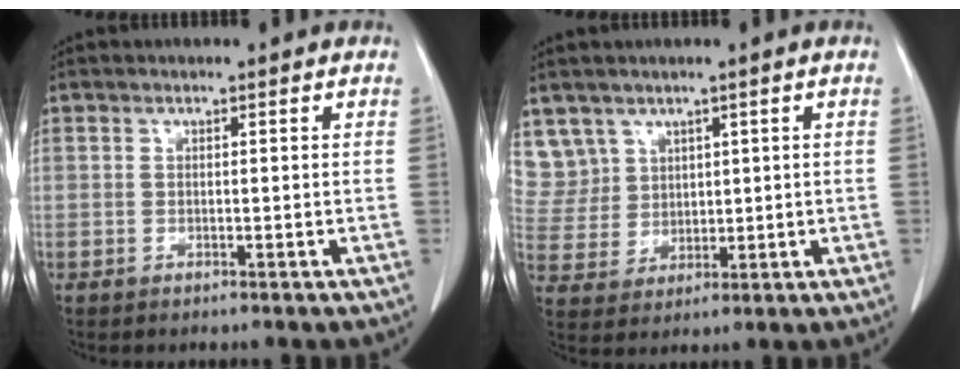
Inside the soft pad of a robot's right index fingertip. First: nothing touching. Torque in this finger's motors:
{"motor_torque": [-0.17, 0.32, -0.01, 0.00]}